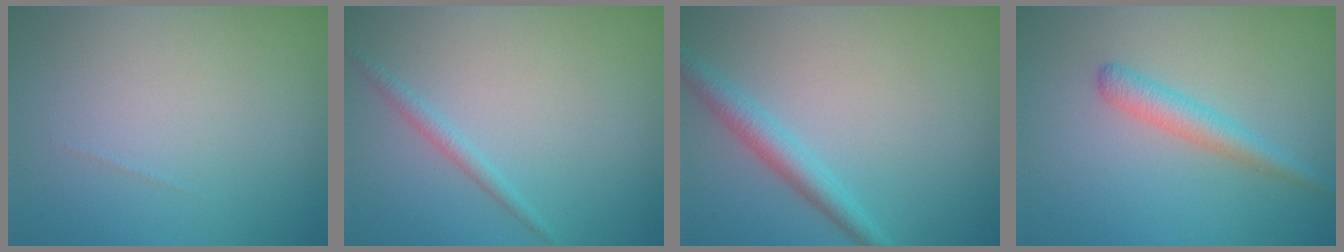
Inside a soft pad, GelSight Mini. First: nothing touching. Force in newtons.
{"total": 1.3, "press": 1.3, "slide": 0.0}
{"total": 2.6, "press": 2.6, "slide": 0.0}
{"total": 2.3, "press": 2.3, "slide": 0.1}